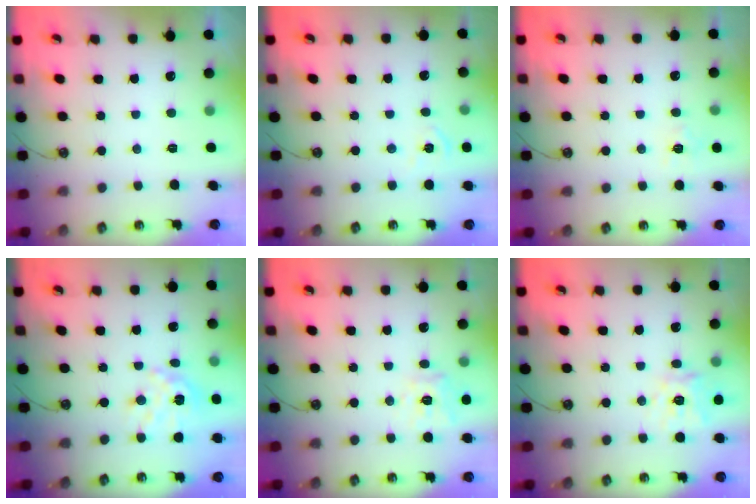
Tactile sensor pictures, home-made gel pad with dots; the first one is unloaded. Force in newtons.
{"total": 7.3, "press": 7.2, "slide": 0.7}
{"total": 7.2, "press": 7.2, "slide": 0.7}
{"total": 12.1, "press": 12.0, "slide": 1.1}
{"total": 11.5, "press": 11.4, "slide": 1.5}
{"total": 12.7, "press": 12.6, "slide": 1.5}